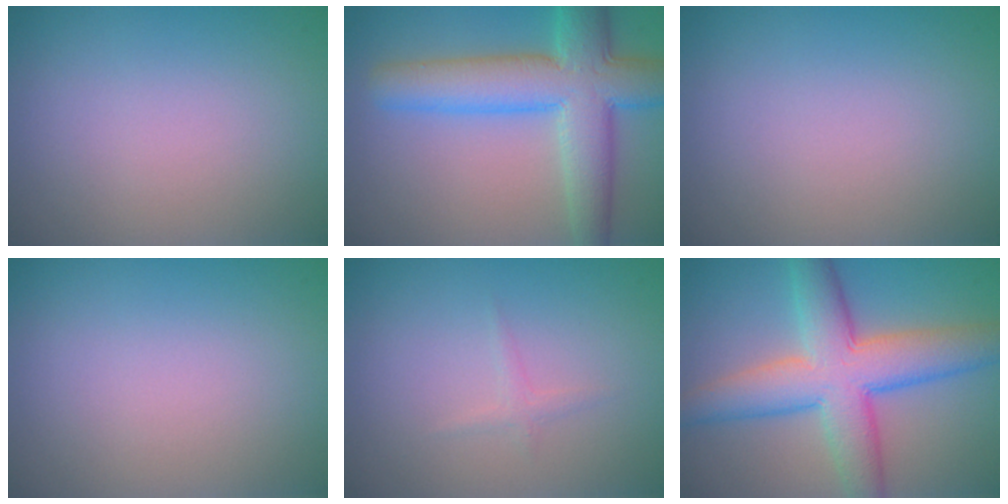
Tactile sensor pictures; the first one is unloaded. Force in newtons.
{"total": 8.3, "press": 8.3, "slide": 0.3}
{"total": 0.0}
{"total": 0.0}
{"total": 0.8, "press": 0.8, "slide": 0.0}
{"total": 8.6, "press": 8.6, "slide": 0.3}